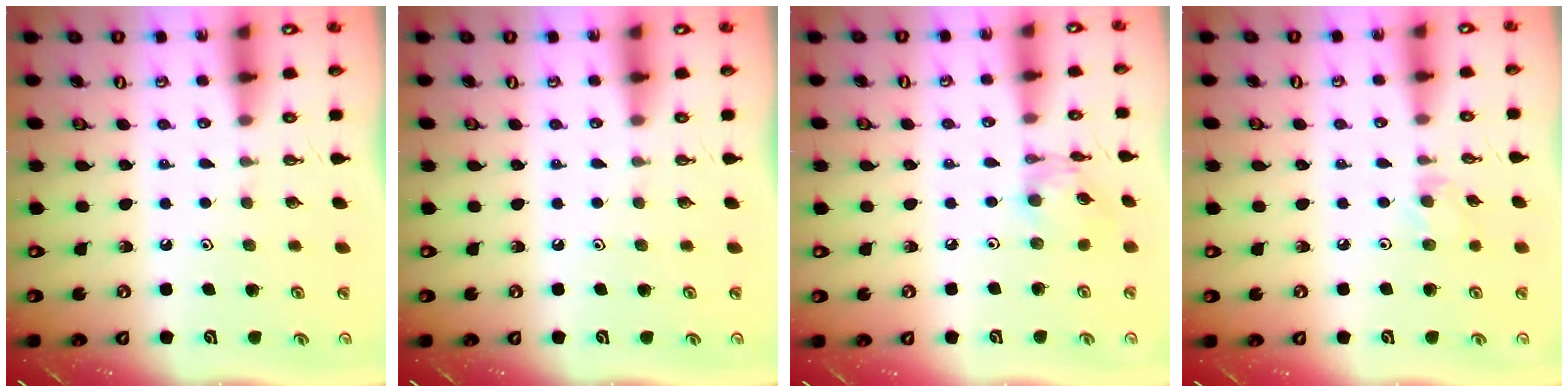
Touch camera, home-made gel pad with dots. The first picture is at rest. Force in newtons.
{"total": 0.0}
{"total": 5.0, "press": 5.0, "slide": 0.2}
{"total": 3.6, "press": 3.6, "slide": 0.5}